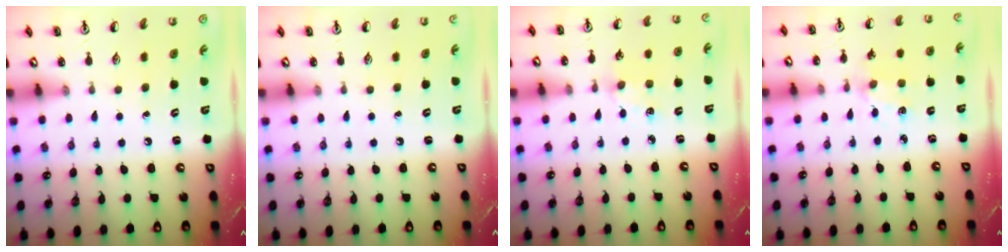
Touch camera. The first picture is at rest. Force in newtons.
{"total": 0.0}
{"total": 4.0, "press": 4.0, "slide": 0.5}
{"total": 1.3, "press": 1.2, "slide": 0.2}